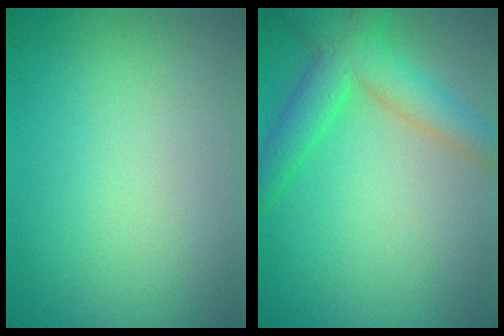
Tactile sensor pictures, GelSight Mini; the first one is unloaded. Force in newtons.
{"total": 5.1, "press": 5.1, "slide": 0.3}